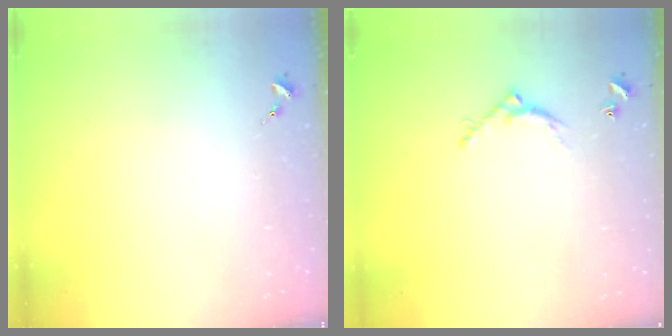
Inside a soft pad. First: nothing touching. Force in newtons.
{"total": 6.0, "press": 6.0, "slide": 0.3}